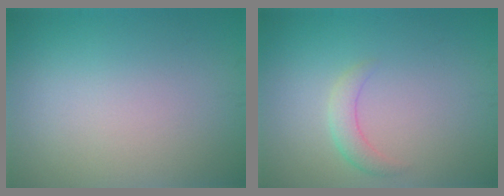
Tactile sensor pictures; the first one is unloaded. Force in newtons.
{"total": 1.7, "press": 1.7, "slide": 0.0}